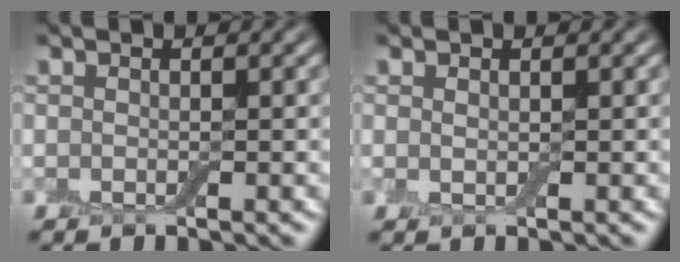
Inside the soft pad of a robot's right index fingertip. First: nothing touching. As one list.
[{"total": 0.6, "force": [0.3, 0.1, 0.5], "torque": [-0.015, -0.003, 0.006]}]